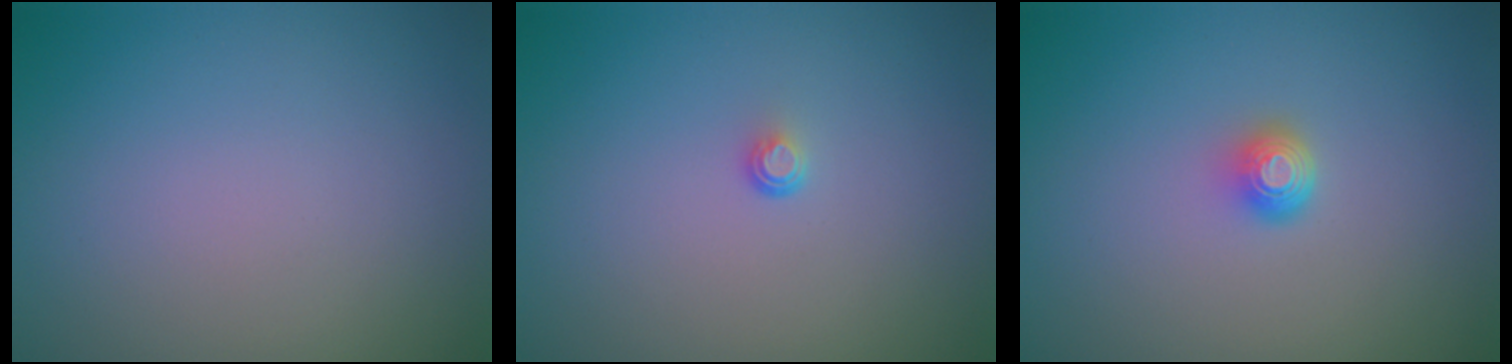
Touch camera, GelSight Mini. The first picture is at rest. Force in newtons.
{"total": 0.7, "press": 0.4, "slide": 0.6}
{"total": 1.6, "press": 1.3, "slide": 1.1}